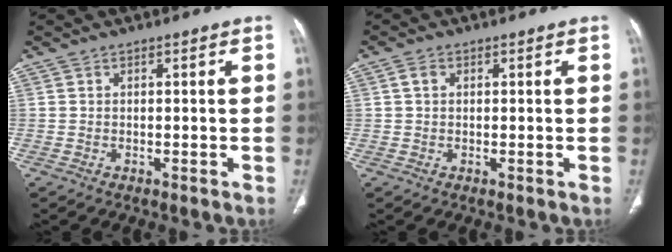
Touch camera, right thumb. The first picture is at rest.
{"total": 1.6, "force": [0.4, 1.1, 1.1], "torque": [-0.019, 0.004, 0.009]}